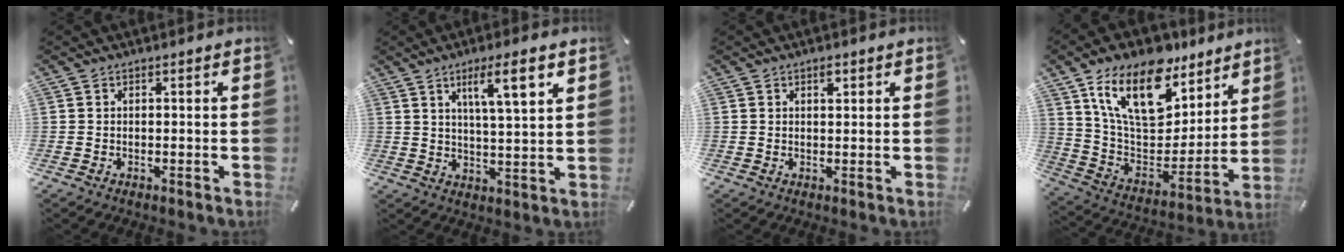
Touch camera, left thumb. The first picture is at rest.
{"total": 9.2, "force": [5.1, 1.3, 7.6], "torque": [-0.128, -0.018, 0.079]}
{"total": 1.5, "force": [0.8, 0.8, 1.0], "torque": [-0.014, -0.002, 0.013]}
{"total": 20.5, "force": [13.4, 10.7, 11.2], "torque": [-0.199, -0.077, 0.239]}